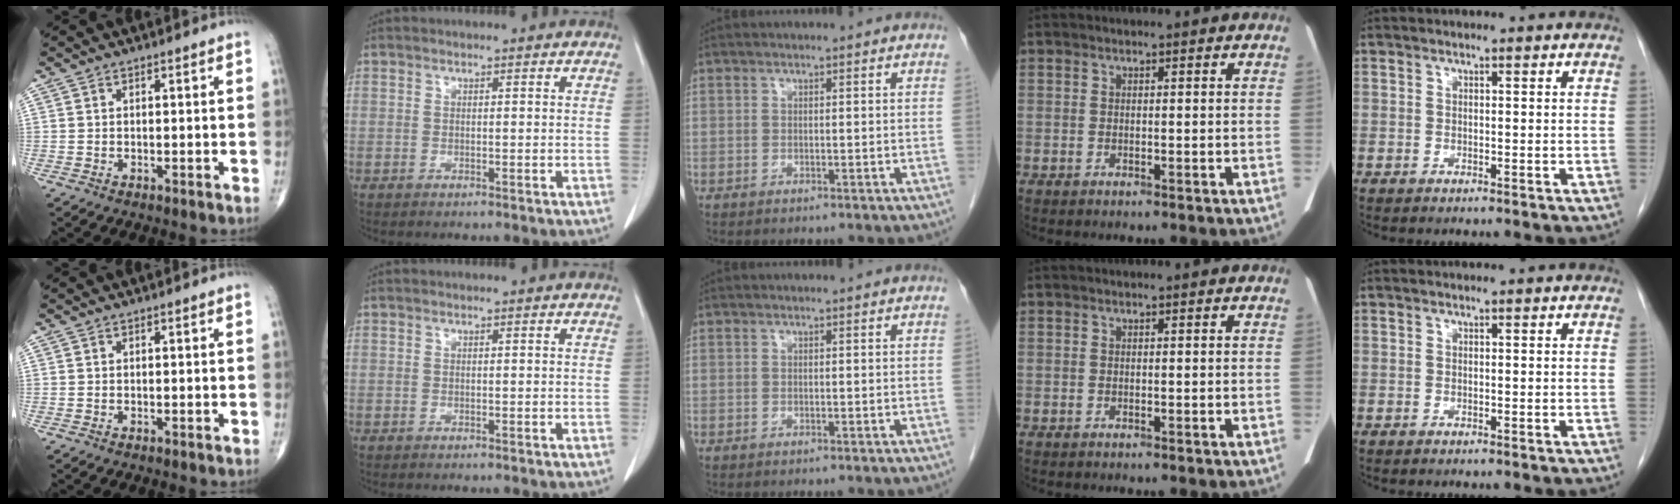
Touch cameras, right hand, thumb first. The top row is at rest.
{}